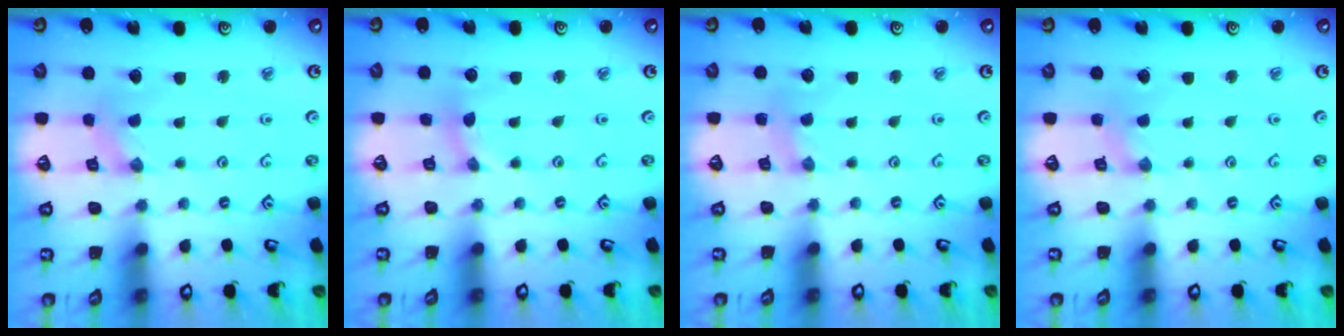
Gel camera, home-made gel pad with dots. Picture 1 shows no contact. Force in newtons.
{"total": 1.9, "press": 1.9, "slide": 0.4}
{"total": 1.1, "press": 1.0, "slide": 0.3}
{"total": 0.0}